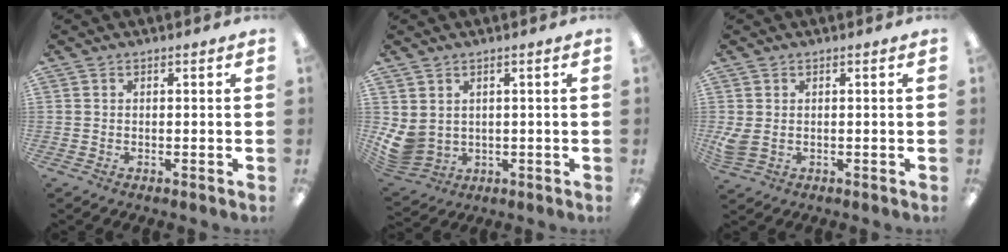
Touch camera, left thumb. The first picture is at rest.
{"total": 5.5, "force": [1.2, 4.5, 2.8], "torque": [-0.083, -0.014, 0.026]}
{"total": 2.9, "force": [0.1, 2.1, 2.0], "torque": [-0.038, -0.004, 0.000]}